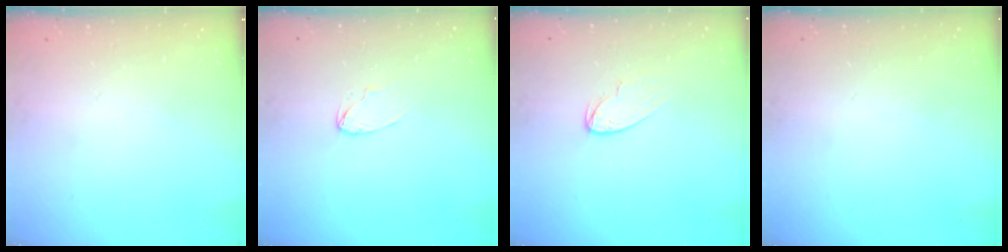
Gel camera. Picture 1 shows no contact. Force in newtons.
{"total": 2.6, "press": 2.6, "slide": 0.2}
{"total": 5.1, "press": 5.1, "slide": 0.4}
{"total": 0.0}